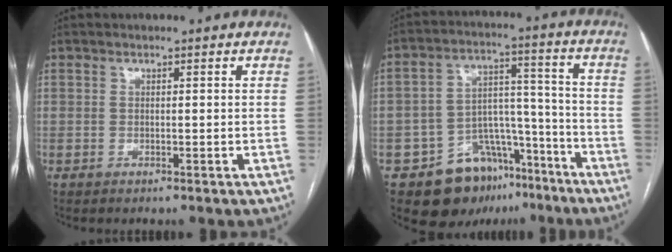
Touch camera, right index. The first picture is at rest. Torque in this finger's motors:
{"motor_torque": [-0.02, -0.17, -0.32, -0.12]}